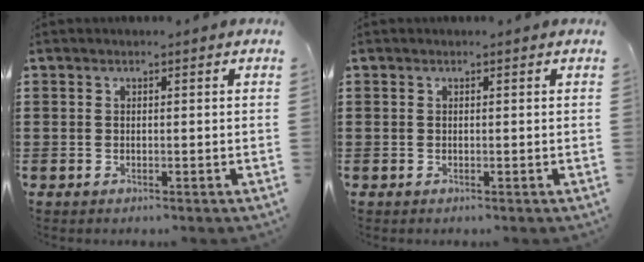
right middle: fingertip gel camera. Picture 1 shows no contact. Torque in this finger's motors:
{"motor_torque": [0.00, -0.30, 0.01, 0.00]}